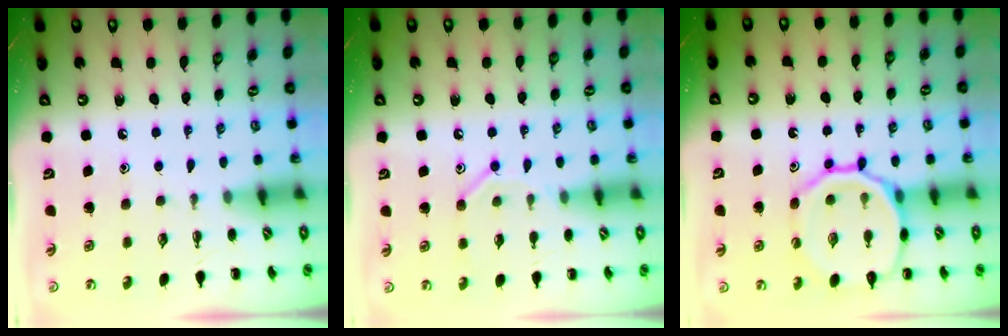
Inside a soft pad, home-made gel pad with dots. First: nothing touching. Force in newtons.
{"total": 8.1, "press": 7.9, "slide": 1.4}
{"total": 16.1, "press": 16.0, "slide": 2.4}